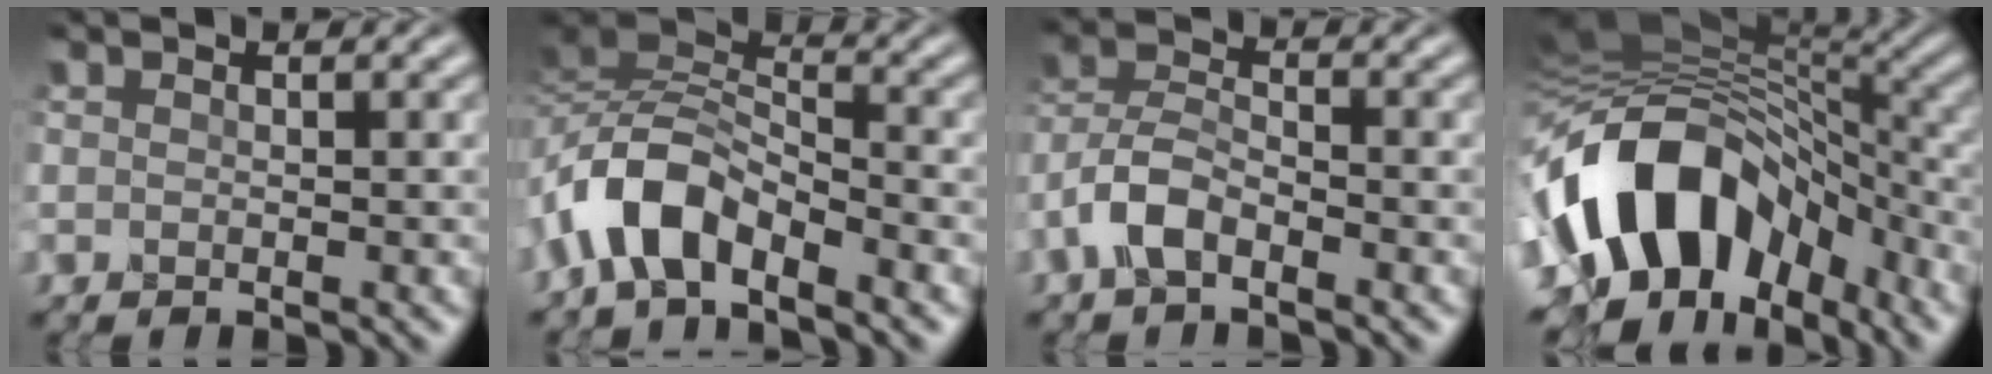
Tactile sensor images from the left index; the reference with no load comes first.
{"total": 5.2, "force": [-3.3, 2.1, 3.5], "torque": [-0.068, 0.012, -0.072]}
{"total": 3.6, "force": [-2.4, 1.3, 2.4], "torque": [-0.056, 0.013, -0.056]}
{"total": 13.9, "force": [-4.9, 9.0, 9.4], "torque": [-0.177, 0.016, -0.086]}